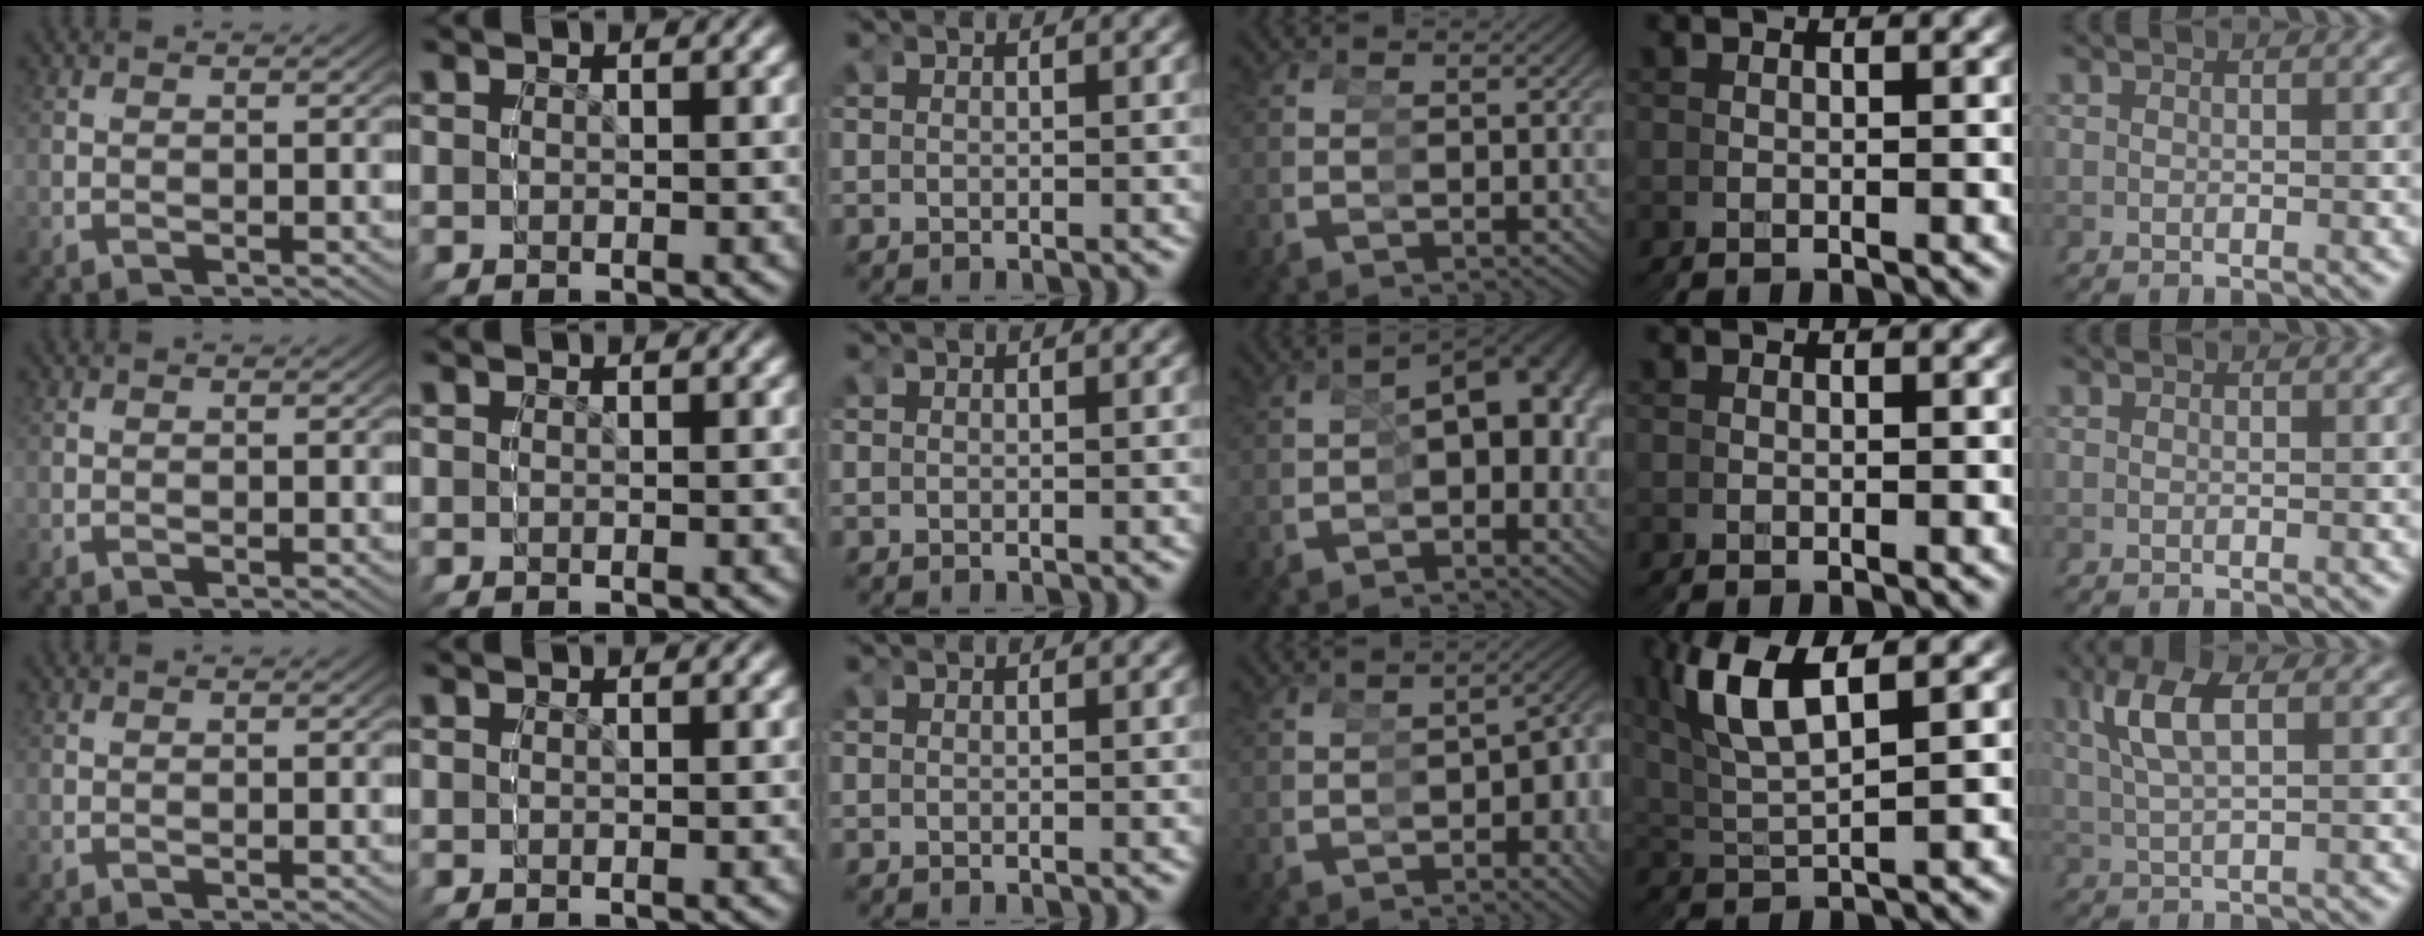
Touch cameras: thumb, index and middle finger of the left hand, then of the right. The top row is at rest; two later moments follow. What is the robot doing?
{"motion": "grasp_and_lifting", "object": "cubes"}